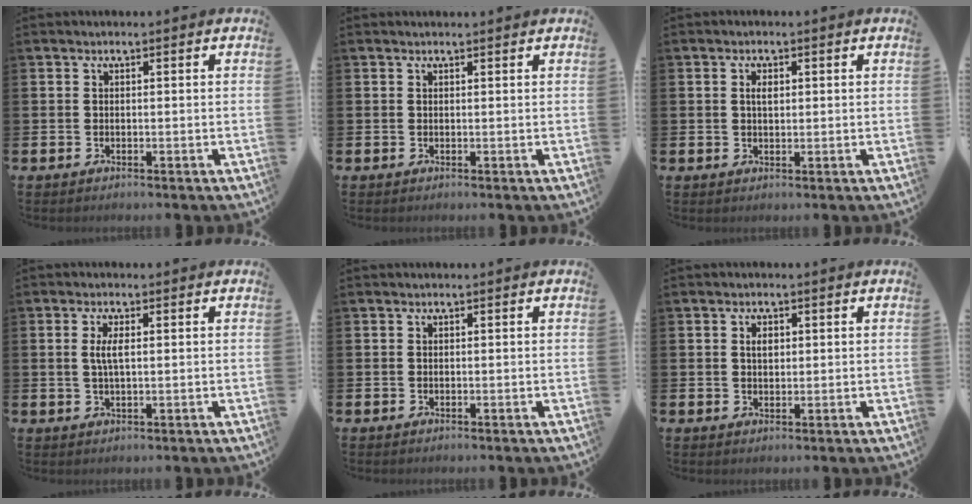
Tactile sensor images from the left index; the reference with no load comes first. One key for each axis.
{"total": 0.5, "fx": 0.5, "fy": 0.0, "fz": 0.0, "tx": 0.008, "ty": -0.004, "tz": 0.009}
{"total": 1.5, "fx": 0.6, "fy": 0.8, "fz": 1.2, "tx": -0.016, "ty": 0.002, "tz": 0.007}
{"total": 2.7, "fx": 0.6, "fy": 0.8, "fz": 2.5, "tx": -0.050, "ty": 0.005, "tz": 0.009}
{"total": 0.0}
{"total": 1.8, "fx": 0.8, "fy": 1.1, "fz": 1.2, "tx": -0.009, "ty": -0.001, "tz": 0.010}